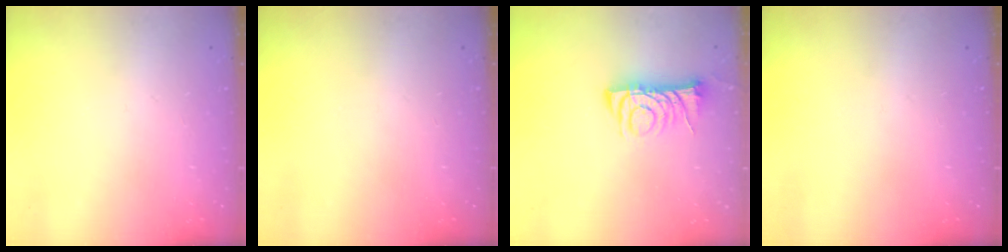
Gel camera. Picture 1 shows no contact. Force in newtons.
{"total": 0.0}
{"total": 7.6, "press": 7.5, "slide": 0.9}
{"total": 0.0}